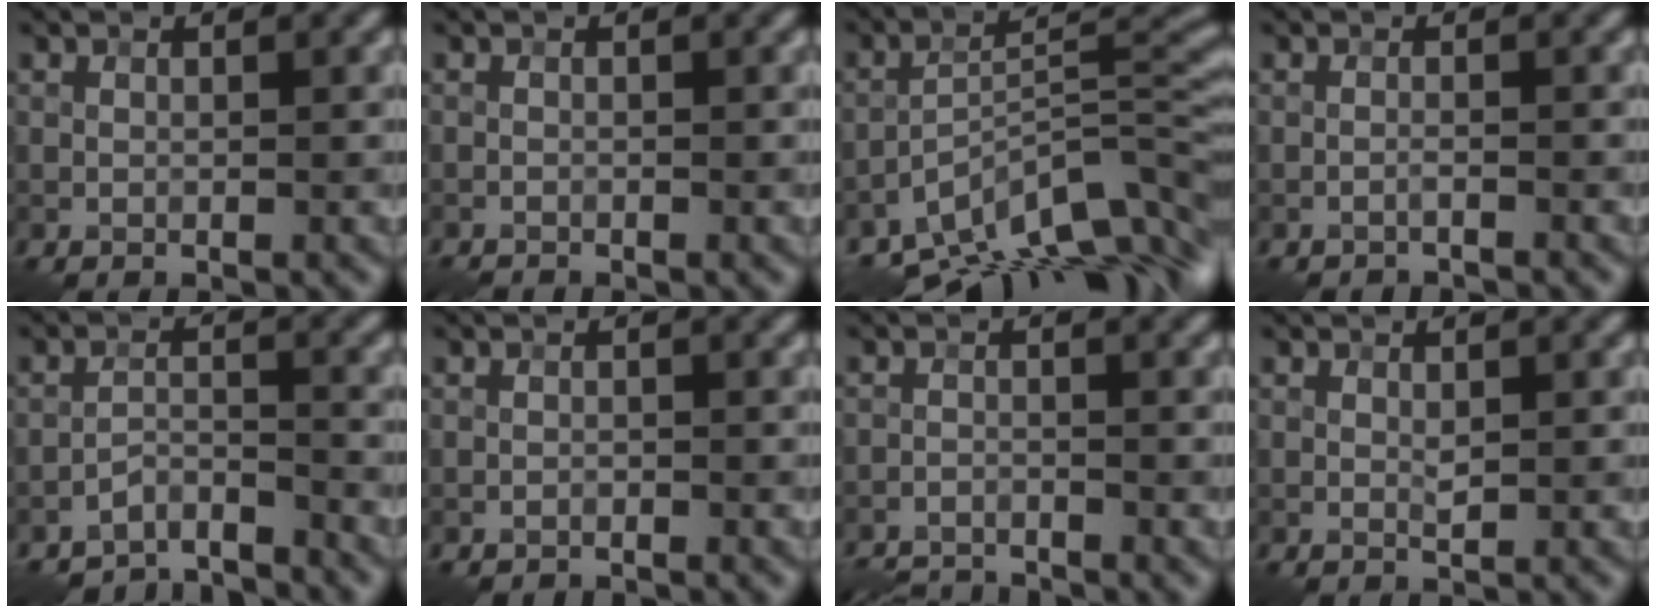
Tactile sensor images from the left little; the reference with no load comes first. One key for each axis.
{"total": 1.7, "fx": -1.7, "fy": 0.0, "fz": 0.3, "tx": -0.010, "ty": -0.005, "tz": -0.033}
{"total": 13.3, "fx": -9.8, "fy": 4.2, "fz": 8.1, "tx": -0.140, "ty": 0.007, "tz": -0.155}
{"total": 1.6, "fx": -1.6, "fy": 0.1, "fz": 0.4, "tx": 0.001, "ty": -0.005, "tz": -0.032}
{"total": 5.1, "fx": -4.8, "fy": 1.1, "fz": 1.0, "tx": -0.016, "ty": -0.006, "tz": -0.090}
{"total": 1.3, "fx": -1.3, "fy": 0.1, "fz": 0.0, "tx": 0.005, "ty": -0.004, "tz": -0.024}
{"total": 5.5, "fx": -5.4, "fy": 0.7, "fz": 0.9, "tx": -0.022, "ty": -0.018, "tz": -0.088}
{"total": 0.6, "fx": 0.1, "fy": 0.2, "fz": 0.5, "tx": -0.009, "ty": -0.002, "tz": 0.002}